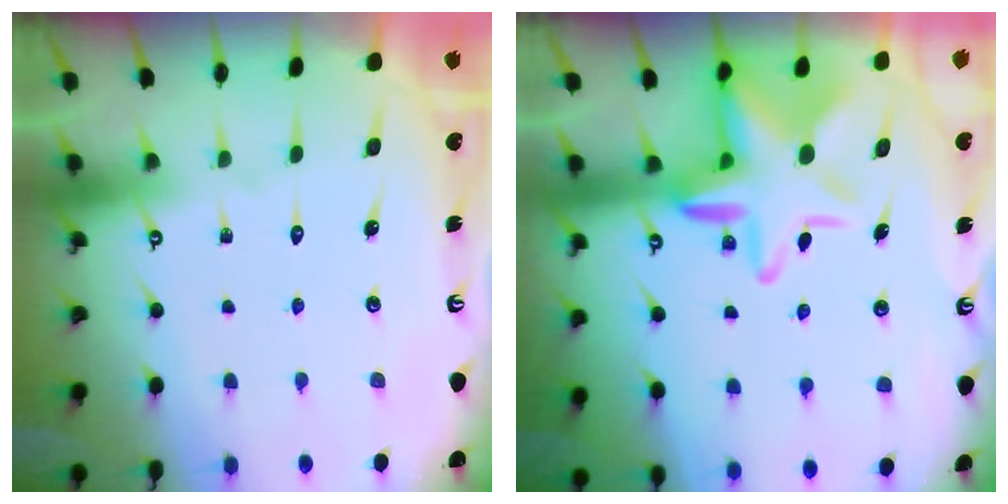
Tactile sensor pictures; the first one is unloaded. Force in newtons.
{"total": 13.2, "press": 13.0, "slide": 2.5}